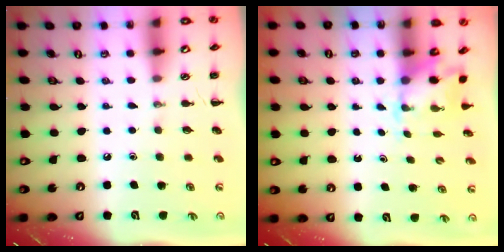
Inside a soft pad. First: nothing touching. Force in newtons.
{"total": 2.3, "press": 2.3, "slide": 0.5}